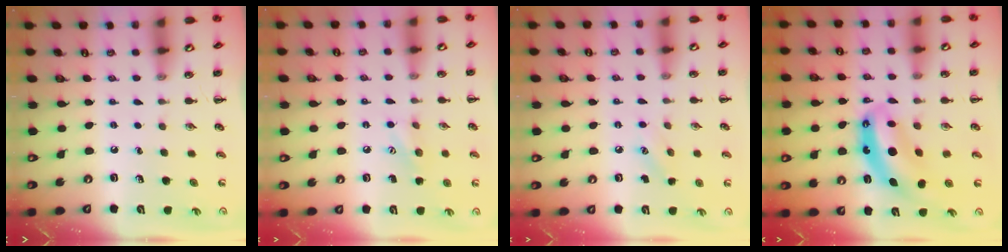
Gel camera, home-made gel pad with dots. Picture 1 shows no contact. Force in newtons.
{"total": 7.0, "press": 6.7, "slide": 1.8}
{"total": 6.8, "press": 6.5, "slide": 1.7}
{"total": 8.6, "press": 8.3, "slide": 2.2}